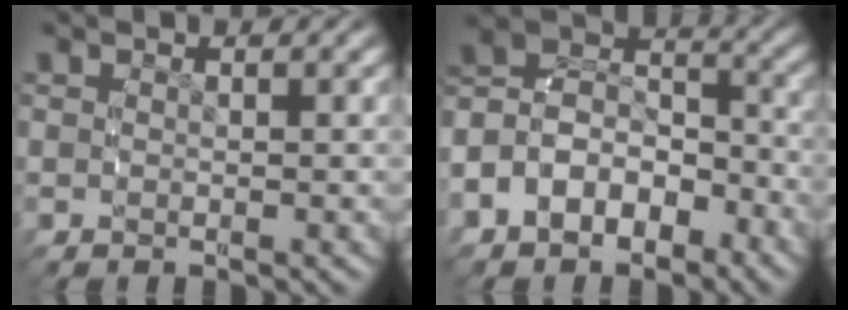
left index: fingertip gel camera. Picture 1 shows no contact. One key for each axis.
{"total": 8.6, "fx": -1.5, "fy": 7.0, "fz": 4.8, "tx": -0.106, "ty": -0.004, "tz": -0.036}